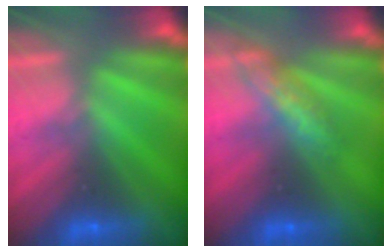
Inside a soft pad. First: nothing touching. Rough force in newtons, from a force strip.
{"total": 2.7}